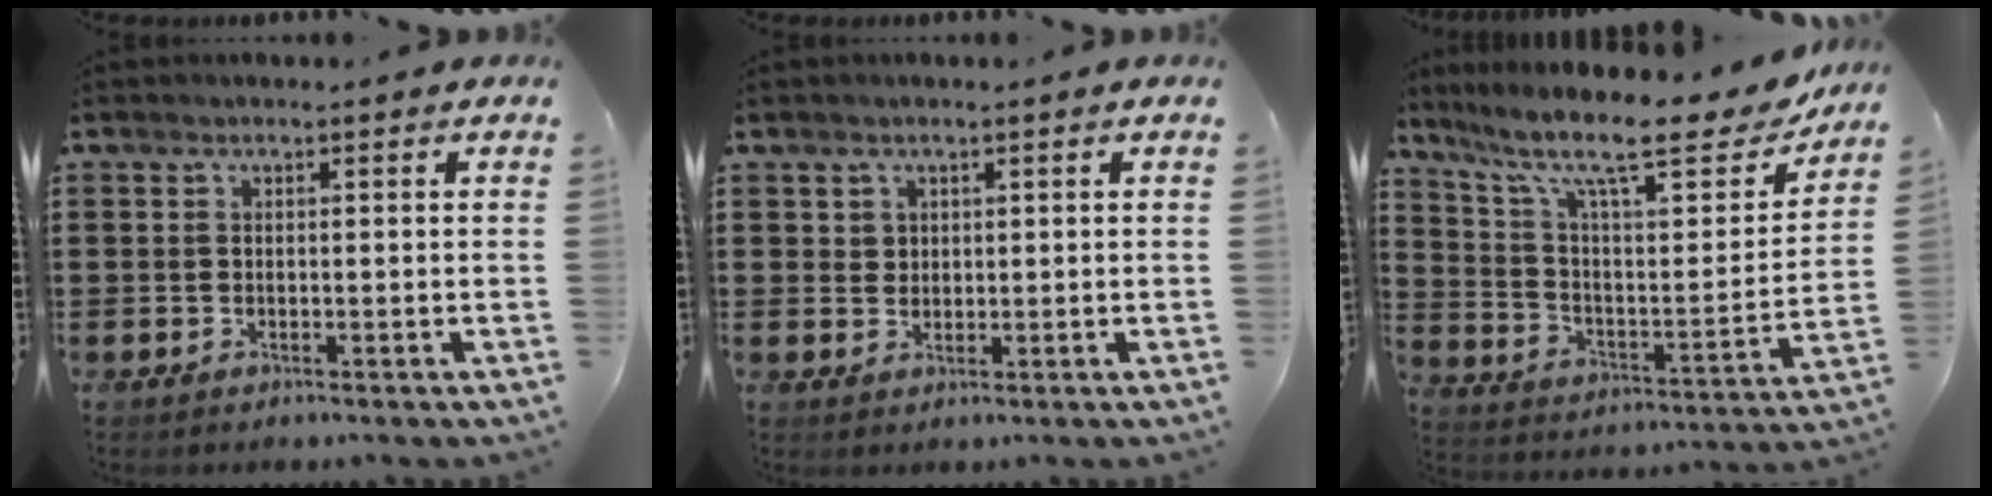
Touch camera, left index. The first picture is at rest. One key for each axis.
{"total": 1.6, "fx": 1.0, "fy": 1.3, "fz": 0.2, "tx": -0.009, "ty": 0.003, "tz": 0.020}
{"total": 14.4, "fx": 10.5, "fy": 3.1, "fz": 9.3, "tx": -0.192, "ty": -0.060, "tz": 0.170}